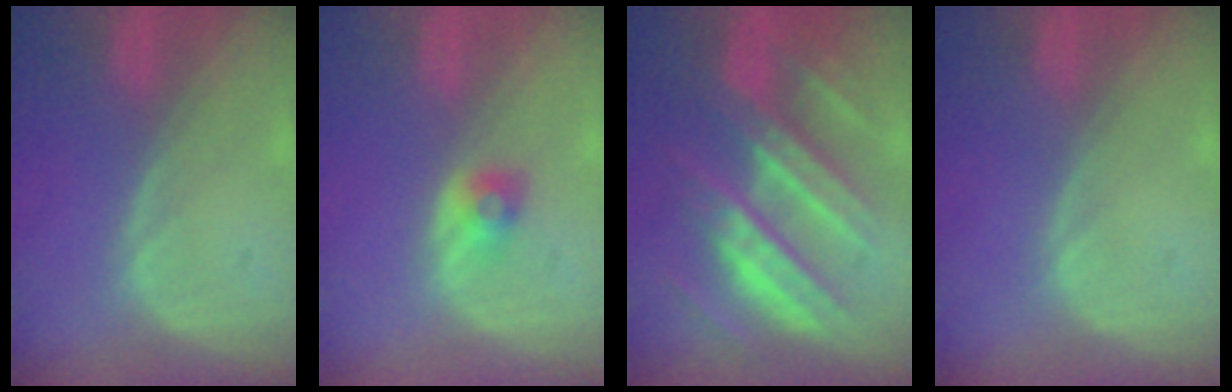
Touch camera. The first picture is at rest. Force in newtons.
{"total": 2.3, "press": 2.2, "slide": 0.5}
{"total": 11.0, "press": 11.0, "slide": 1.1}
{"total": 0.0}